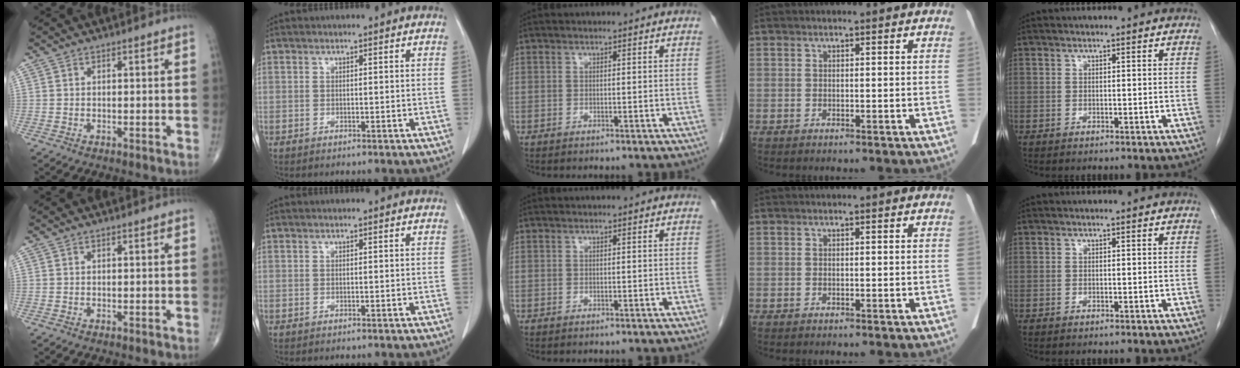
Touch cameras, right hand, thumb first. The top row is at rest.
{}